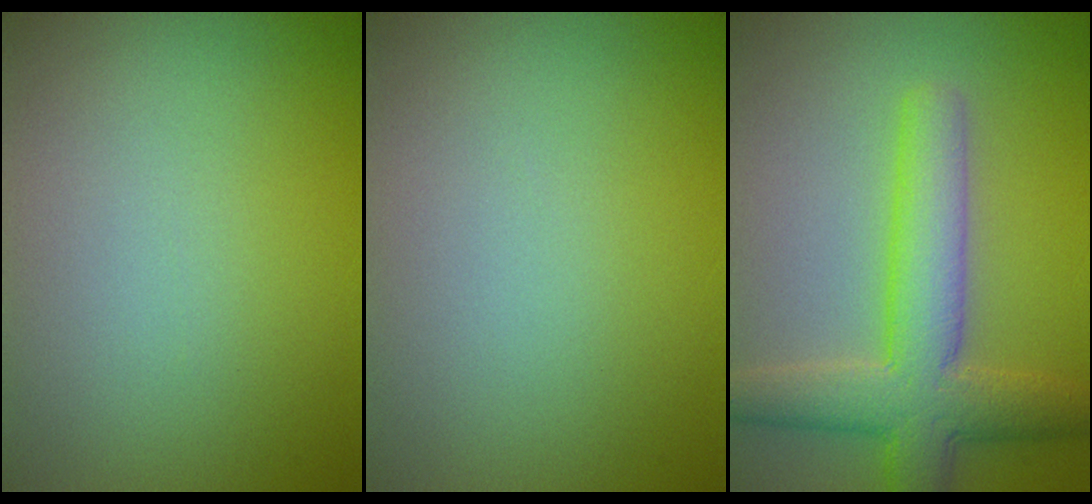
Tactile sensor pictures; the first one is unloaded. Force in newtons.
{"total": 0.0}
{"total": 6.5, "press": 6.5, "slide": 0.3}